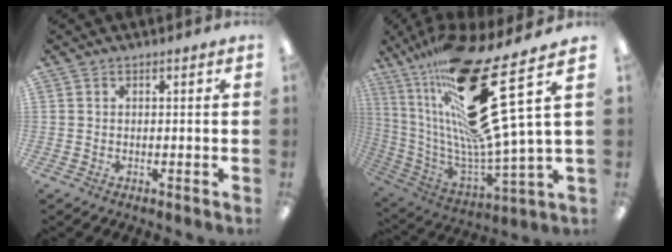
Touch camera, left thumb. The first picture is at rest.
{"total": 36.4, "force": [12.6, 12.9, 31.6], "torque": [-0.504, -0.082, 0.225]}